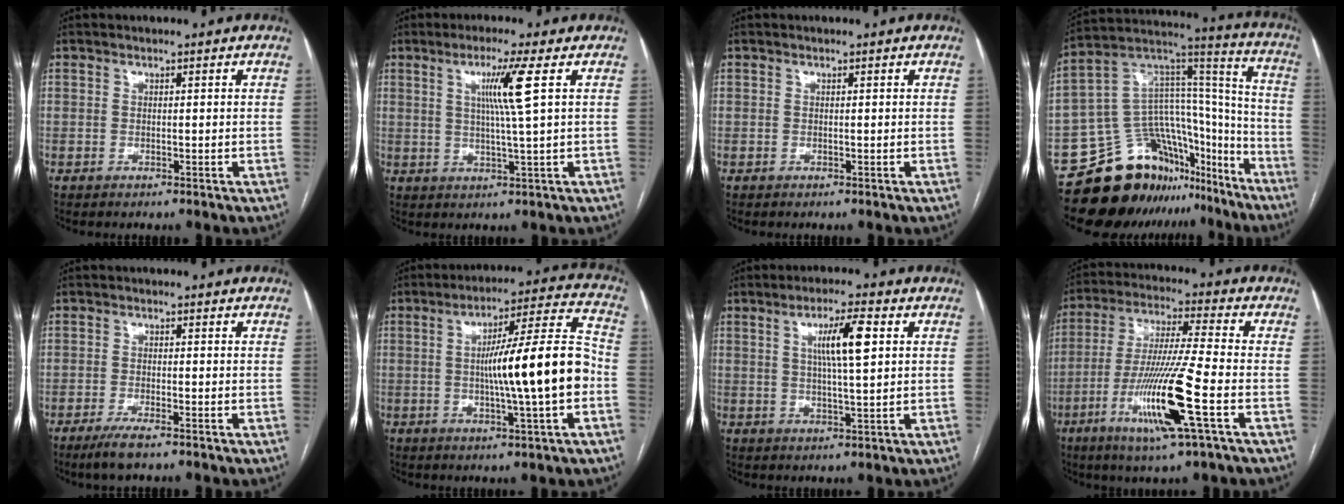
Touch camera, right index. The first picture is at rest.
{"total": 6.4, "force": [1.9, -1.6, 5.9], "torque": [-0.111, -0.003, 0.037]}
{"total": 0.0}
{"total": 22.3, "force": [-17.3, 11.3, 8.5], "torque": [-0.128, 0.076, -0.265]}
{"total": 3.8, "force": [-2.7, 0.3, 2.6], "torque": [-0.054, -0.009, -0.049]}
{"total": 15.2, "force": [-1.8, 0.1, 15.1], "torque": [-0.233, 0.014, -0.032]}
{"total": 7.2, "force": [2.0, 0.4, 6.9], "torque": [-0.122, 0.005, 0.034]}
{"total": 15.0, "force": [-5.5, -0.4, 13.9], "torque": [-0.282, -0.020, -0.104]}